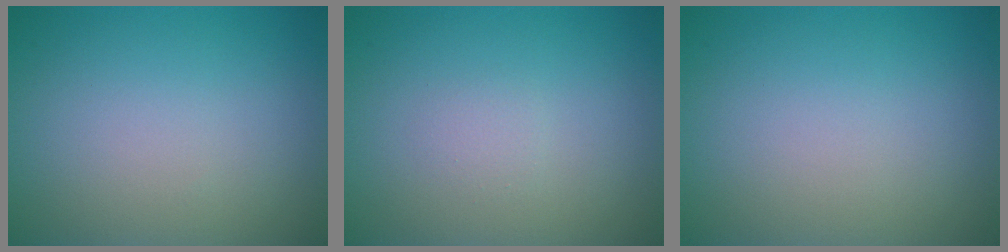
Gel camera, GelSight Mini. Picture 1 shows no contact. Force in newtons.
{"total": 0.7, "press": 0.7, "slide": 0.0}
{"total": 0.0}